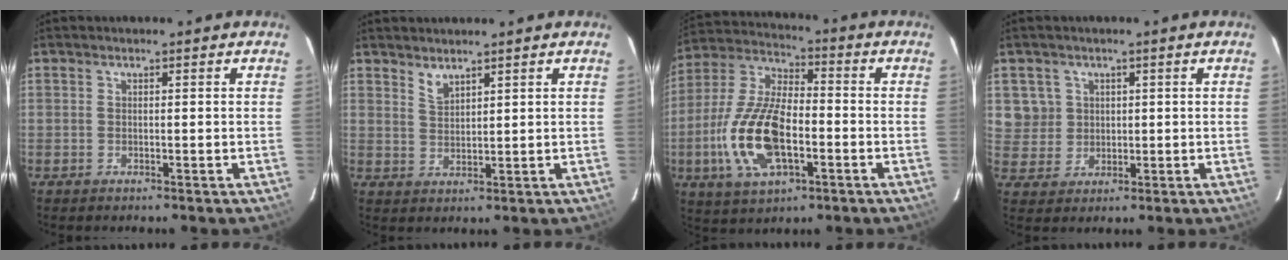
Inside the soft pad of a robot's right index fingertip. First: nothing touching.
{"total": 2.6, "force": [2.3, 0.6, 1.0], "torque": [-0.017, 0.002, 0.044]}
{"total": 17.1, "force": [-4.8, 7.8, 14.5], "torque": [-0.315, -0.004, -0.089]}
{"total": 5.5, "force": [1.6, 5.2, 0.6], "torque": [-0.002, 0.011, 0.038]}